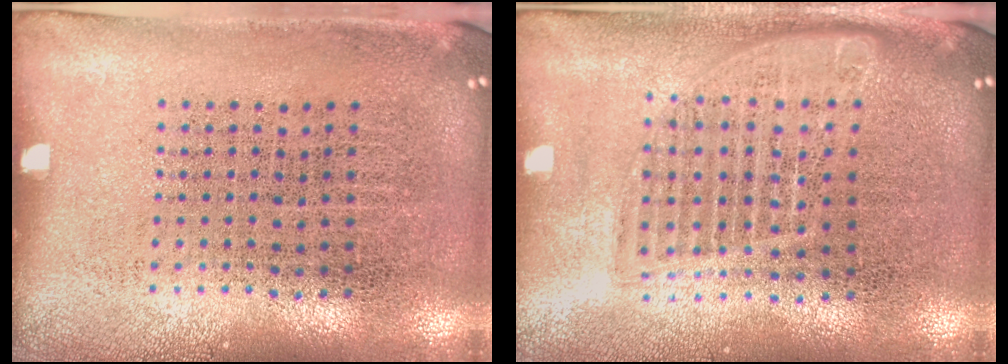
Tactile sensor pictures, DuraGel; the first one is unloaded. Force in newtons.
{"total": 1.7, "press": 1.4, "slide": 0.9}